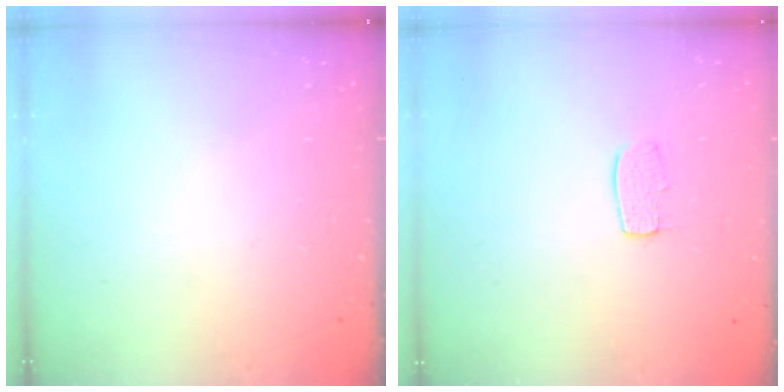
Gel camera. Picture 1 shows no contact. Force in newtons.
{"total": 5.2, "press": 5.2, "slide": 0.3}